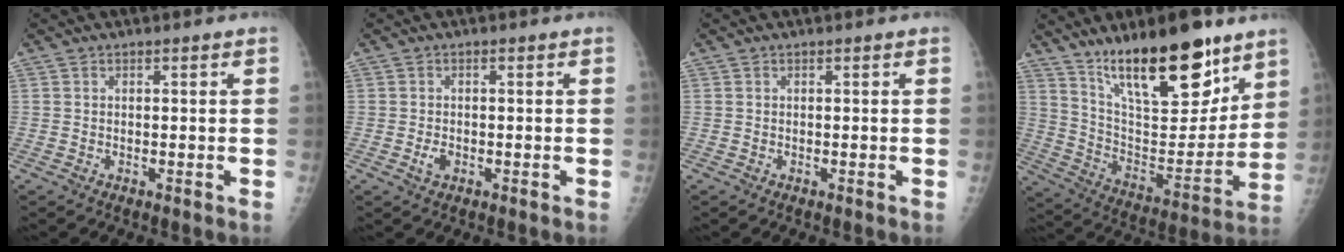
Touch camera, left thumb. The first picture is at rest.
{"total": 1.9, "force": [-0.6, 1.2, 1.3], "torque": [-0.022, 0.000, -0.010]}
{"total": 0.0}
{"total": 23.3, "force": [15.6, 7.9, 15.3], "torque": [-0.199, -0.081, 0.268]}